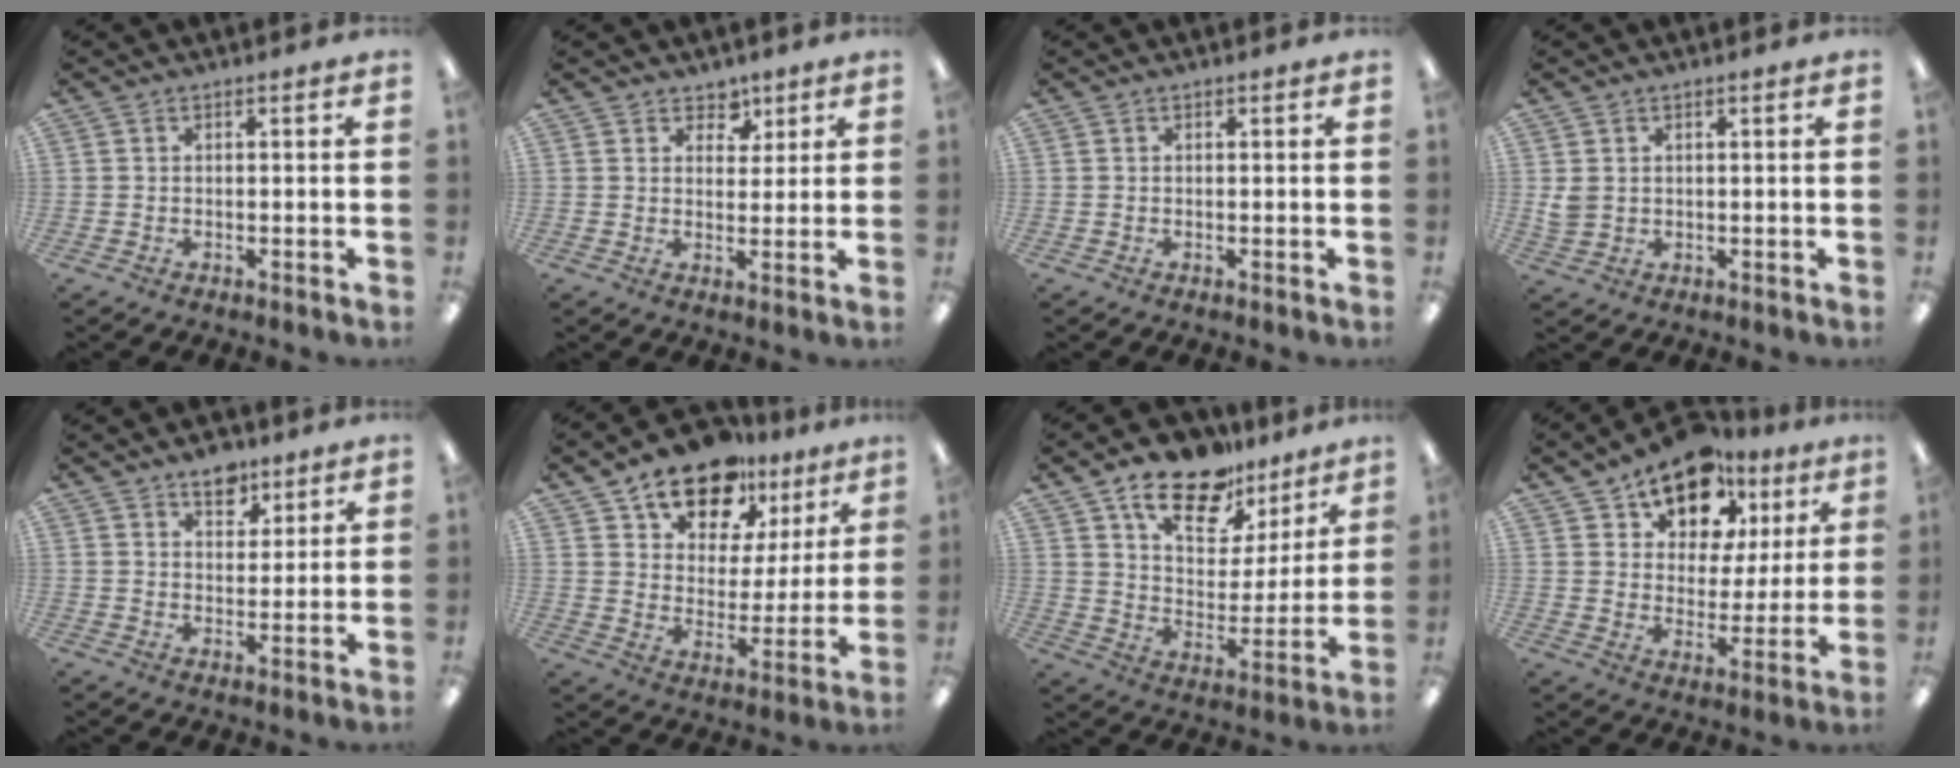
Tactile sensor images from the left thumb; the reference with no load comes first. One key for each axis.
{"total": 4.8, "fx": 3.2, "fy": 3.4, "fz": 1.0, "tx": -0.002, "ty": -0.017, "tz": 0.054}
{"total": 0.0}
{"total": 2.9, "fx": 1.0, "fy": 2.4, "fz": 1.3, "tx": -0.018, "ty": 0.000, "tz": 0.019}
{"total": 7.0, "fx": 5.1, "fy": 4.0, "fz": 2.5, "tx": -0.018, "ty": -0.028, "tz": 0.087}
{"total": 15.7, "fx": 12.1, "fy": 8.1, "fz": 5.8, "tx": -0.094, "ty": -0.077, "tz": 0.218}
{"total": 17.3, "fx": 12.1, "fy": 8.8, "fz": 8.5, "tx": -0.137, "ty": -0.068, "tz": 0.213}
{"total": 15.4, "fx": 11.5, "fy": 8.4, "fz": 5.9, "tx": -0.105, "ty": -0.070, "tz": 0.207}